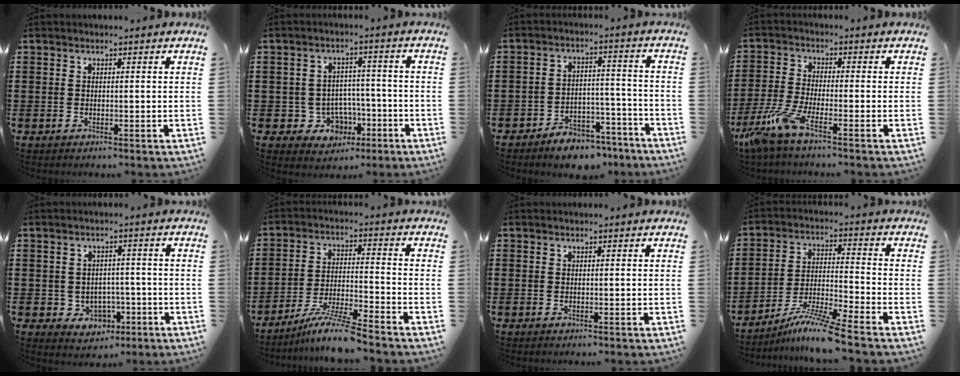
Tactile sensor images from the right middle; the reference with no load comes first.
{"total": 5.6, "force": [-2.4, 4.9, 1.5], "torque": [-0.033, 0.011, -0.043]}
{"total": 5.7, "force": [-5.4, 1.7, 0.7], "torque": [-0.008, 0.021, -0.106]}
{"total": 6.4, "force": [-4.5, 0.8, 4.5], "torque": [-0.128, -0.025, -0.094]}
{"total": 3.4, "force": [-1.4, 2.9, 1.0], "torque": [-0.031, 0.006, -0.031]}
{"total": 7.8, "force": [-6.7, -0.2, 4.0], "torque": [-0.080, -0.011, -0.129]}
{"total": 0.0}
{"total": 8.1, "force": [-6.9, -0.8, 4.2], "torque": [-0.085, -0.014, -0.136]}